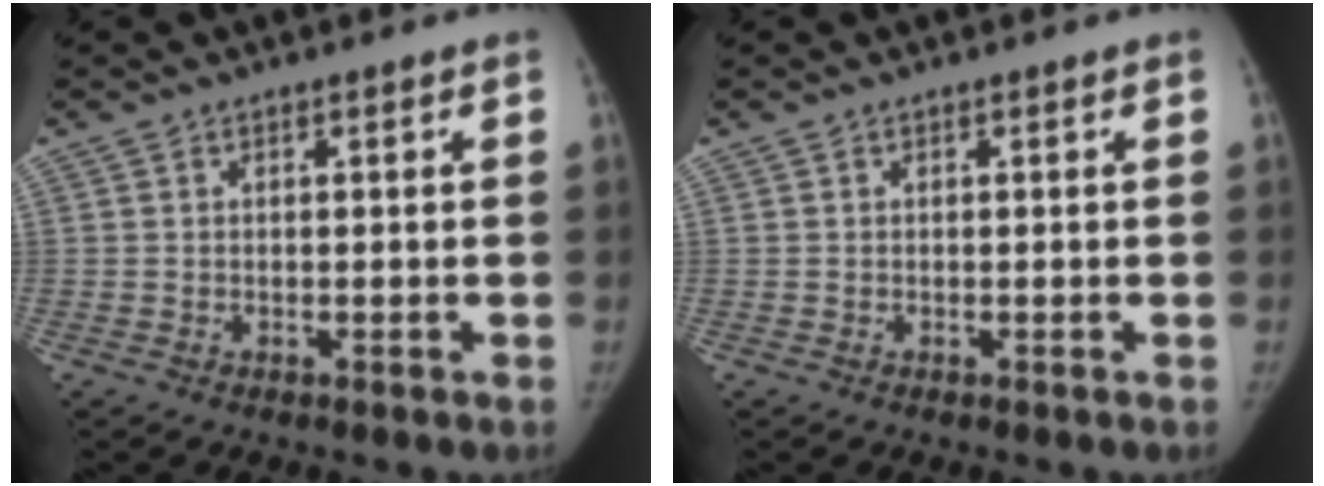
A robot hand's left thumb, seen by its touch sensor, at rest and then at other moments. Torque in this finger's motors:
{"motor_torque": [-0.18, -0.02, -0.30, 0.13, -0.03]}